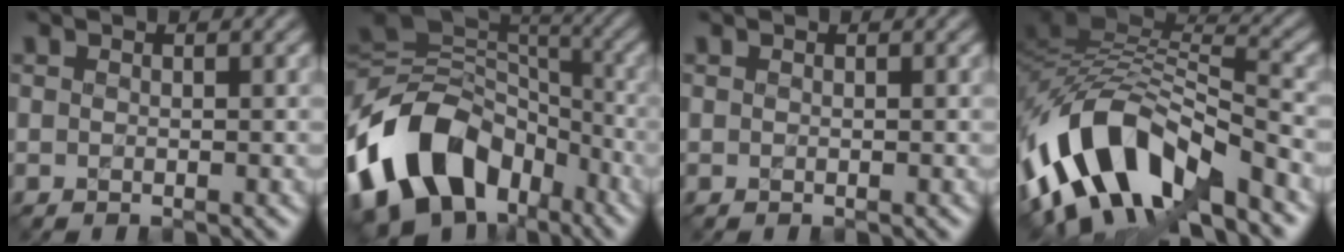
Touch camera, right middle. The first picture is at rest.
{"total": 13.5, "force": [-6.3, 9.4, 7.3], "torque": [-0.146, 0.018, -0.120]}
{"total": 0.0}
{"total": 12.3, "force": [-6.4, 5.6, 8.9], "torque": [-0.160, 0.016, -0.120]}